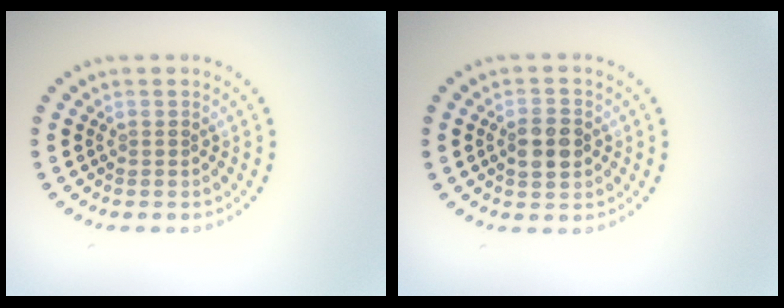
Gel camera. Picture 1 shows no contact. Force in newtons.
{"total": 3.2, "press": 3.2, "slide": 0.4}